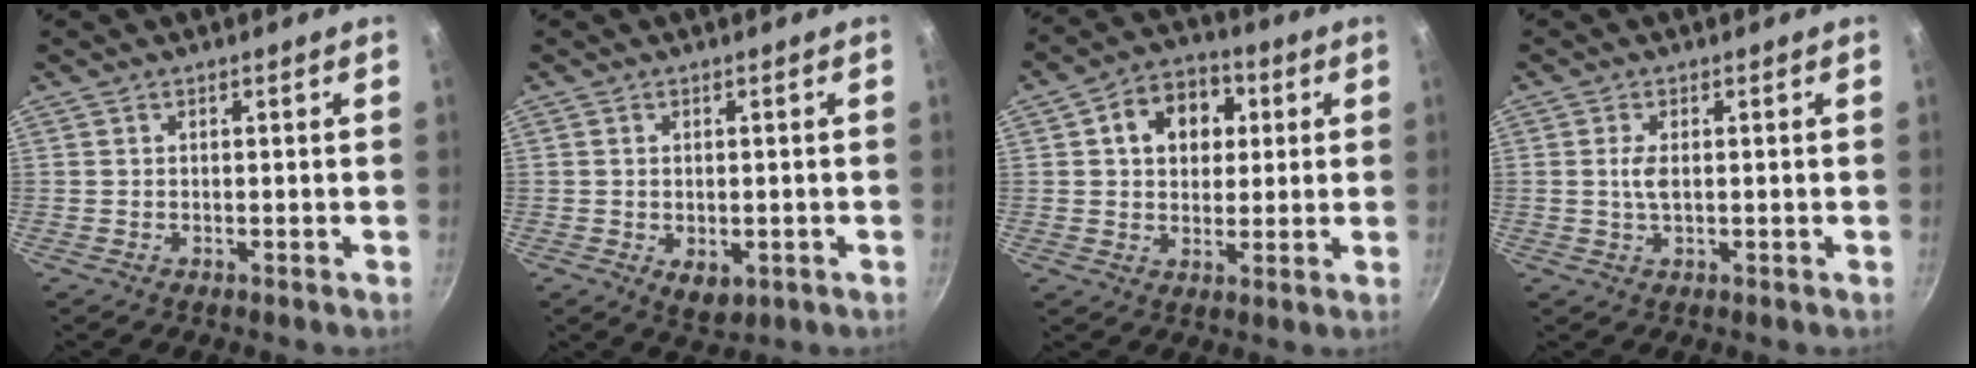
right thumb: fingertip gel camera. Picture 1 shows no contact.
{"total": 4.6, "force": [-1.1, 2.9, 3.5], "torque": [-0.047, -0.010, -0.009]}
{"total": 11.4, "force": [3.0, 8.7, 6.7], "torque": [-0.070, 0.011, 0.034]}
{"total": 2.7, "force": [0.2, 1.2, 2.4], "torque": [-0.052, 0.001, 0.003]}